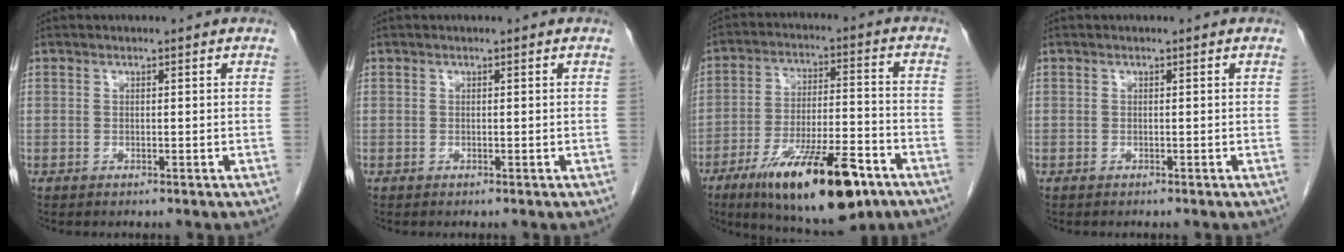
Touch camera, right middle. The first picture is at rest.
{"total": 0.0}
{"total": 18.6, "force": [-11.1, 4.3, 14.3], "torque": [-0.215, -0.019, -0.178]}
{"total": 0.0}